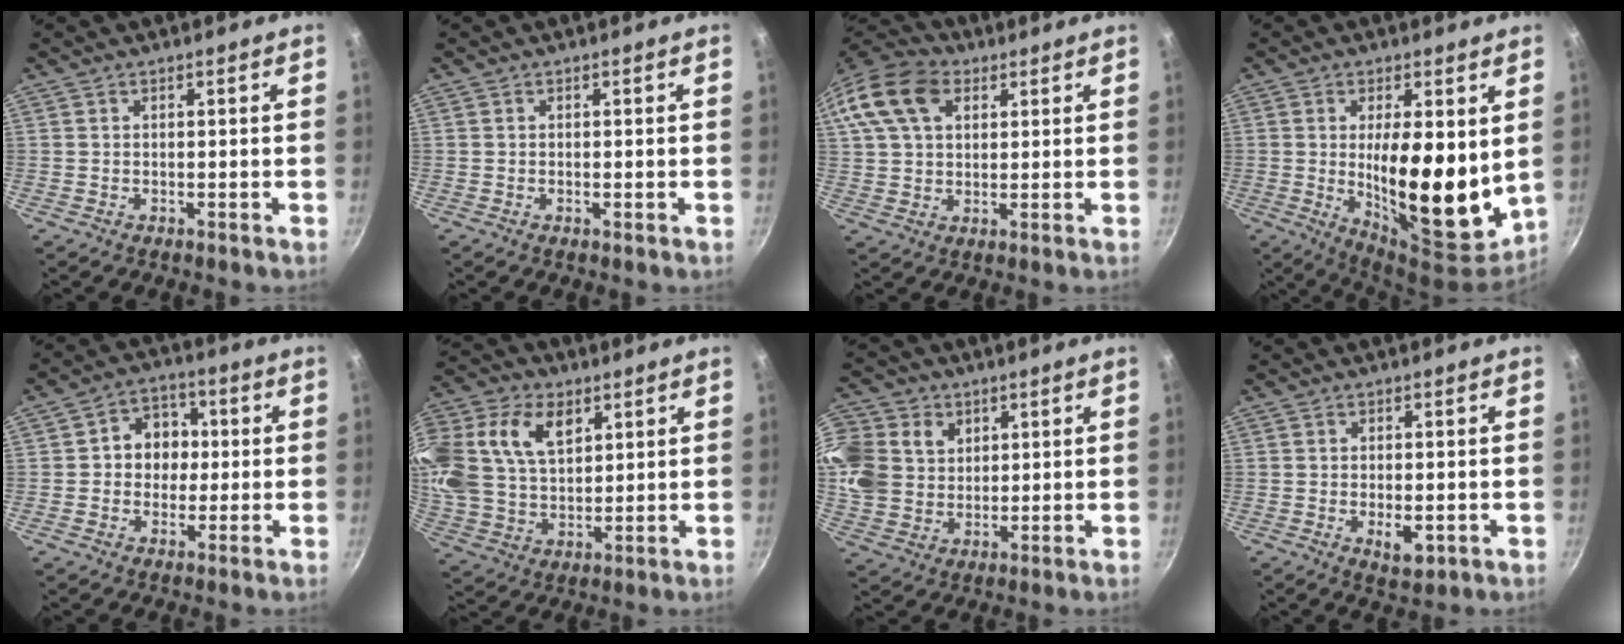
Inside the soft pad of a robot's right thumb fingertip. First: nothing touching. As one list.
[{"total": 0.5, "force": [-0.1, 0.2, 0.5], "torque": [-0.008, 0.001, -0.002]}, {"total": 17.0, "force": [6.5, 11.6, 10.6], "torque": [-0.217, 0.024, 0.108]}, {"total": 17.5, "force": [1.2, 6.8, 16.1], "torque": [-0.218, -0.039, 0.025]}, {"total": 8.2, "force": [0.3, 7.0, 4.2], "torque": [-0.016, 0.013, -0.006]}, {"total": 24.9, "force": [9.7, 16.8, 15.6], "torque": [-0.362, 0.038, 0.182]}, {"total": 16.6, "force": [5.5, 13.9, 7.3], "torque": [-0.154, 0.000, 0.105]}, {"total": 4.8, "force": [-1.2, 2.4, 4.0], "torque": [-0.053, -0.004, -0.011]}]